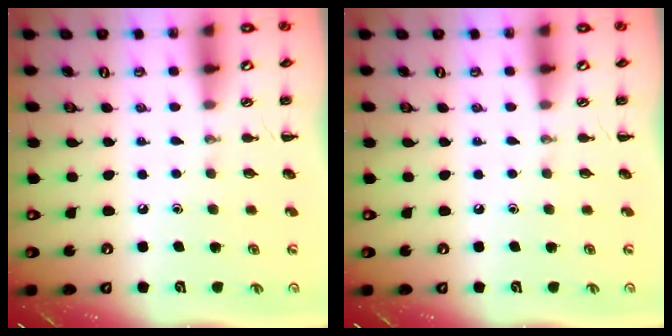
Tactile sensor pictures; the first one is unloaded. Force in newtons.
{"total": 0.0}